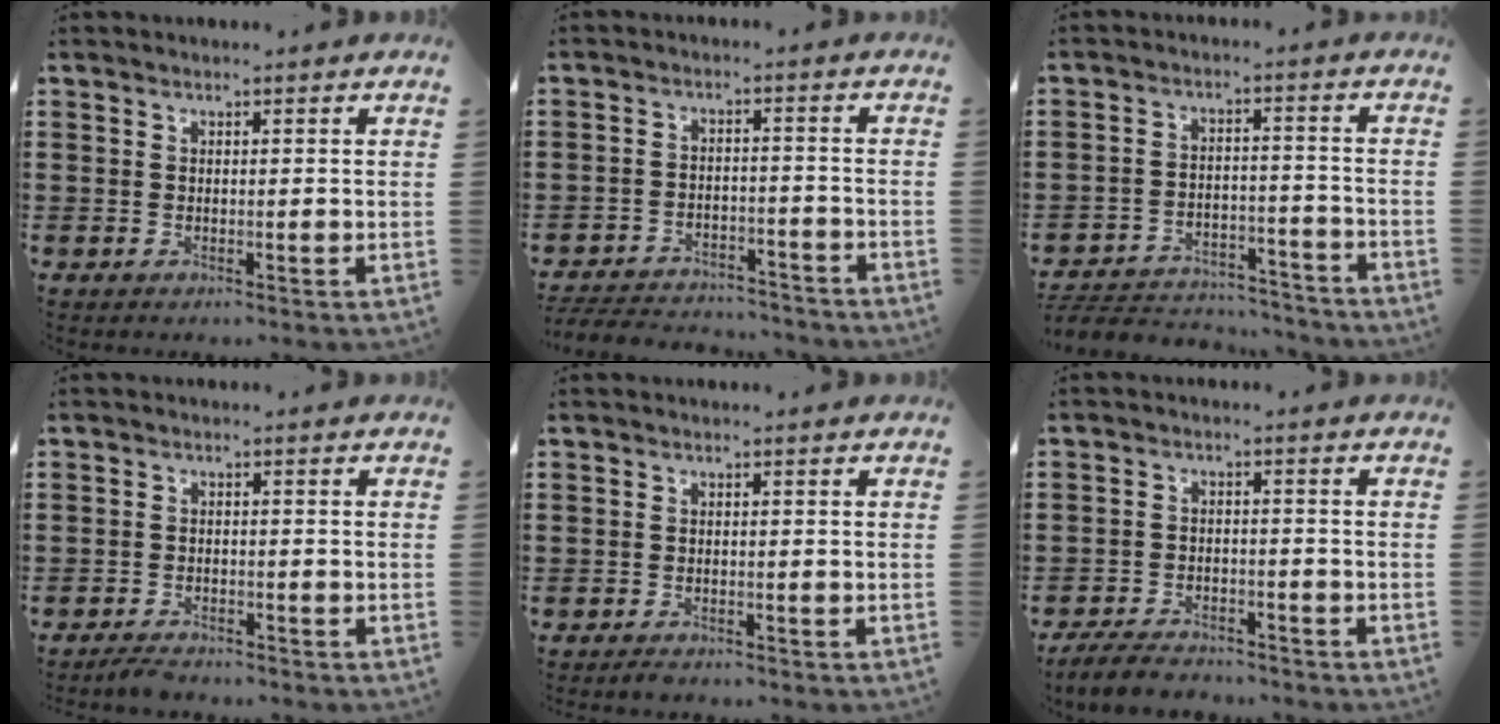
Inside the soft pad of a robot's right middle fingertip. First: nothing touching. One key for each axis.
{"total": 4.8, "fx": -4.7, "fy": 0.9, "fz": 0.1, "tx": -0.008, "ty": 0.010, "tz": -0.100}
{"total": 5.1, "fx": -4.9, "fy": 1.1, "fz": 0.6, "tx": -0.016, "ty": 0.011, "tz": -0.102}
{"total": 2.1, "fx": -2.0, "fy": 0.3, "fz": 0.2, "tx": -0.010, "ty": -0.002, "tz": -0.041}
{"total": 0.8, "fx": -0.8, "fy": 0.2, "fz": 0.1, "tx": -0.005, "ty": -0.001, "tz": -0.017}
{"total": 4.8, "fx": -4.6, "fy": 1.2, "fz": 0.8, "tx": -0.026, "ty": 0.006, "tz": -0.096}